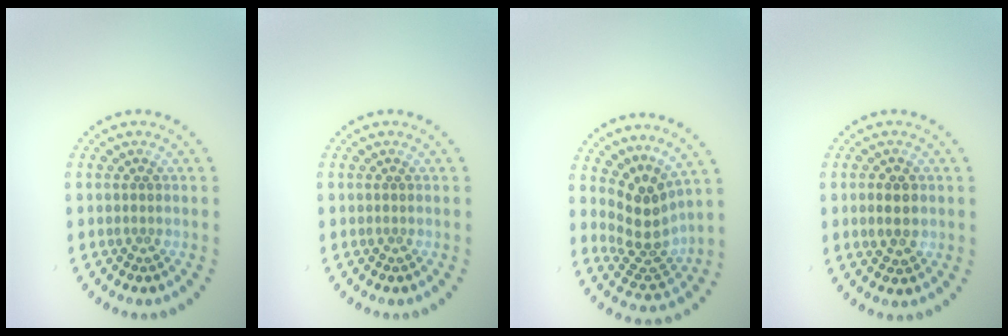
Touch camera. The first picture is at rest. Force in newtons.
{"total": 0.0}
{"total": 3.6, "press": 2.6, "slide": 2.5}
{"total": 1.9, "press": 1.9, "slide": 0.3}